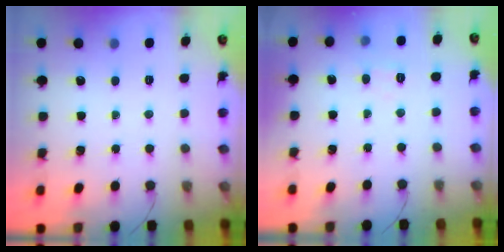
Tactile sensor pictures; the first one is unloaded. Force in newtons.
{"total": 3.9, "press": 3.6, "slide": 1.5}